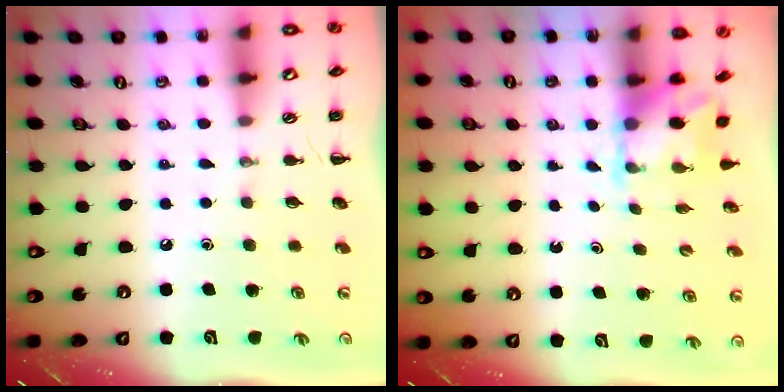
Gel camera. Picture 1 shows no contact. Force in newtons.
{"total": 2.0, "press": 1.9, "slide": 0.7}